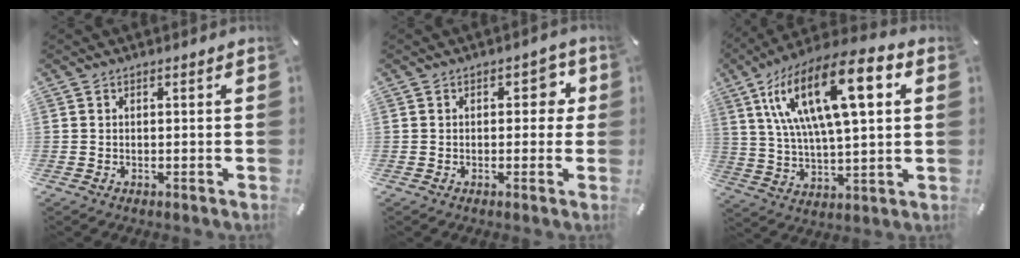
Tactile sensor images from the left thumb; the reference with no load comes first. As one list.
[{"total": 4.6, "force": [0.7, 3.0, 3.4], "torque": [-0.038, 0.001, 0.001]}, {"total": 21.8, "force": [8.6, 8.5, 18.1], "torque": [-0.349, -0.024, 0.129]}]